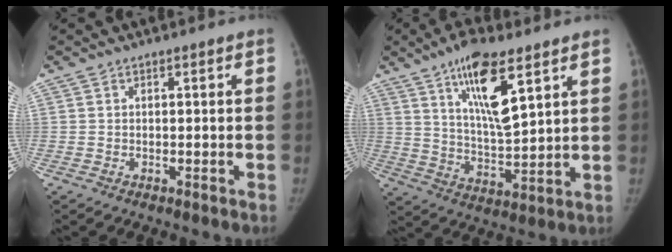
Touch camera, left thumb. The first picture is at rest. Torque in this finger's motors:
{"motor_torque": [0.40, -0.11, 1.75, -1.02, 0.41]}